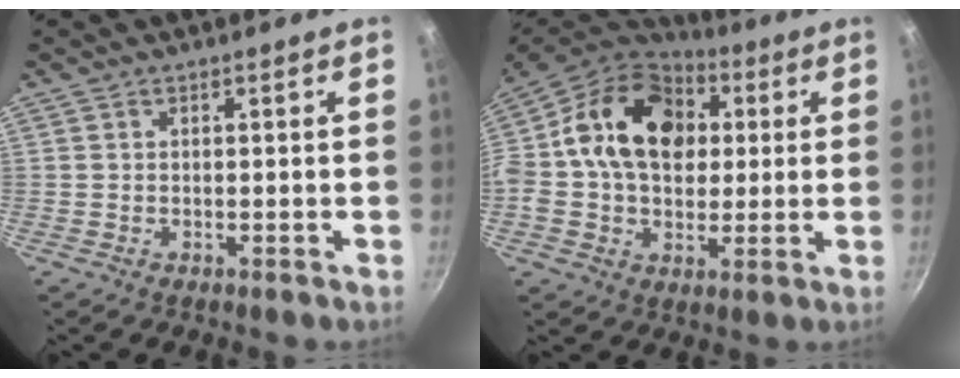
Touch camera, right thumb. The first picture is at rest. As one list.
[{"total": 21.6, "force": [4.1, 15.7, 14.2], "torque": [-0.223, 0.021, 0.053]}]